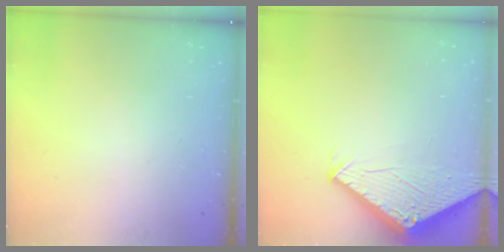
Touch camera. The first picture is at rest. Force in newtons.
{"total": 2.8, "press": 2.8, "slide": 0.2}